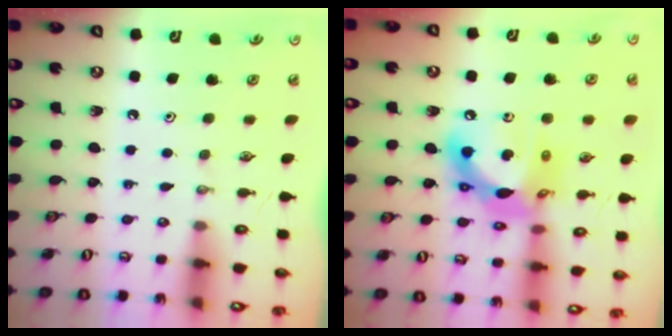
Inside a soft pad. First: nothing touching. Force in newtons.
{"total": 15.3, "press": 15.3, "slide": 1.3}